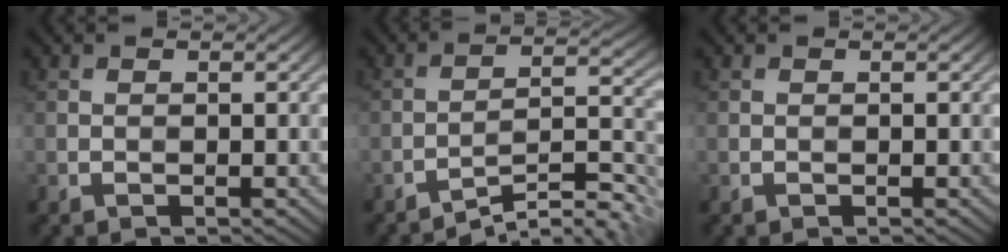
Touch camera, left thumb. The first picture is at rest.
{"total": 8.2, "force": [-5.9, 1.5, 5.4], "torque": [-0.083, 0.011, -0.097]}
{"total": 0.0}